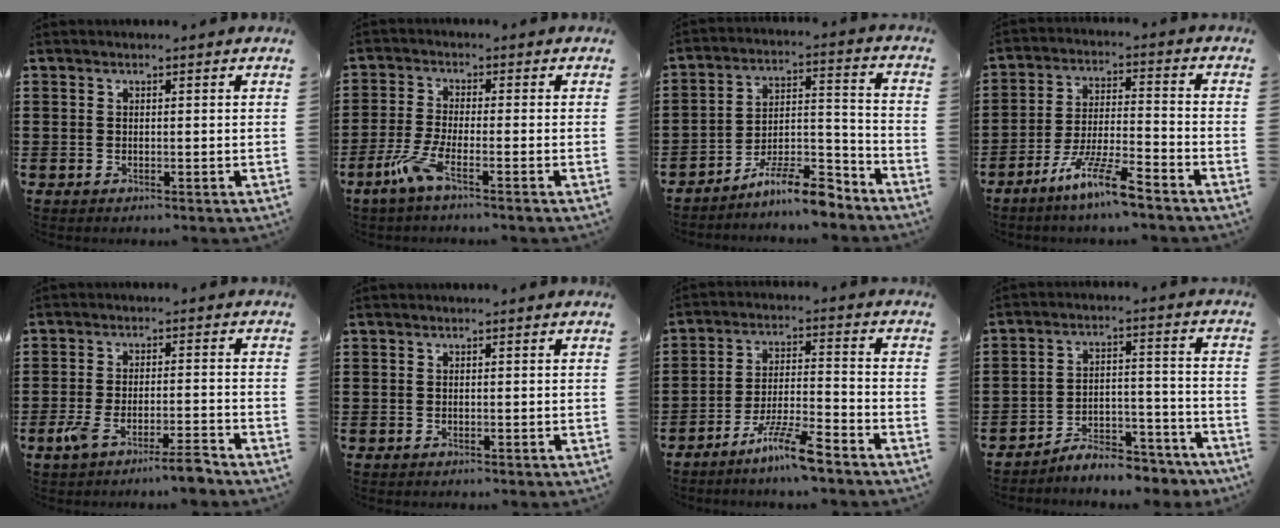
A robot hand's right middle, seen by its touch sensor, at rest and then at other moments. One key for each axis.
{"total": 5.5, "fx": -3.1, "fy": 0.7, "fz": 4.5, "tx": -0.109, "ty": -0.018, "tz": -0.063}
{"total": 9.3, "fx": -8.2, "fy": 1.6, "fz": 4.1, "tx": -0.059, "ty": 0.029, "tz": -0.152}
{"total": 9.0, "fx": -6.9, "fy": 0.6, "fz": 5.8, "tx": -0.122, "ty": -0.005, "tz": -0.135}
{"total": 5.6, "fx": -4.4, "fy": 0.1, "fz": 3.4, "tx": -0.070, "ty": -0.012, "tz": -0.082}
{"total": 0.0}
{"total": 8.0, "fx": -6.2, "fy": 0.4, "fz": 5.1, "tx": -0.105, "ty": -0.005, "tz": -0.119}
{"total": 6.3, "fx": -6.1, "fy": 0.9, "fz": 1.1, "tx": -0.014, "ty": 0.016, "tz": -0.118}